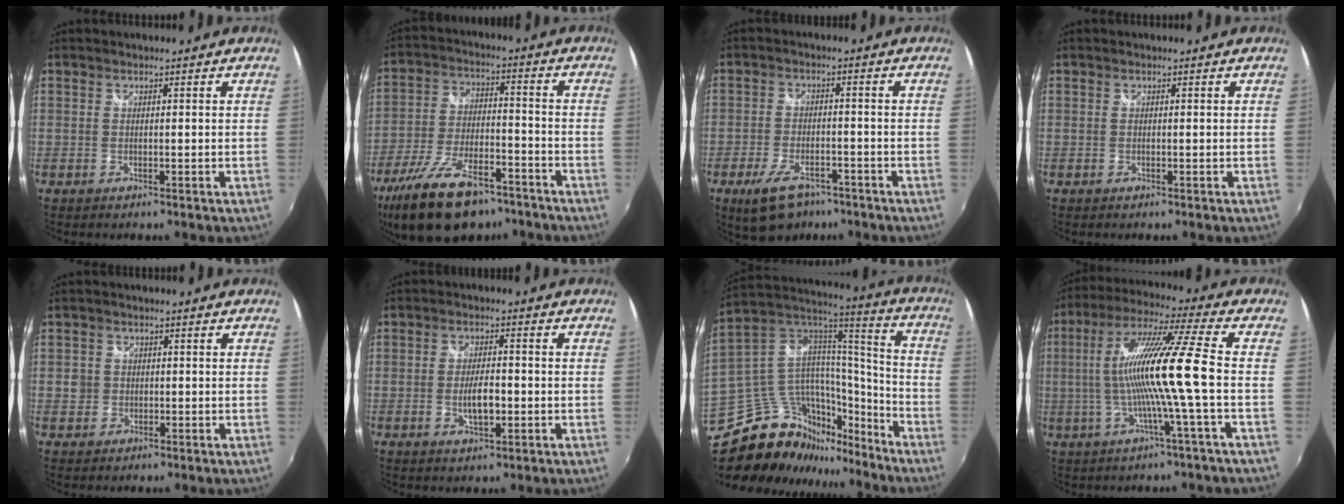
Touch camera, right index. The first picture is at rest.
{"total": 19.1, "force": [-13.4, 8.3, 10.6], "torque": [-0.223, -0.023, -0.223]}
{"total": 9.6, "force": [-6.5, 4.7, 5.3], "torque": [-0.123, -0.013, -0.111]}
{"total": 0.0}
{"total": 2.6, "force": [-0.6, 2.5, 0.5], "torque": [-0.011, 0.000, -0.011]}
{"total": 5.1, "force": [-1.2, 2.0, 4.5], "torque": [-0.087, -0.003, -0.018]}
{"total": 25.7, "force": [-17.3, 14.2, 12.7], "torque": [-0.245, 0.040, -0.259]}
{"total": 14.4, "force": [-1.8, -1.8, 14.1], "torque": [-0.262, 0.003, -0.030]}